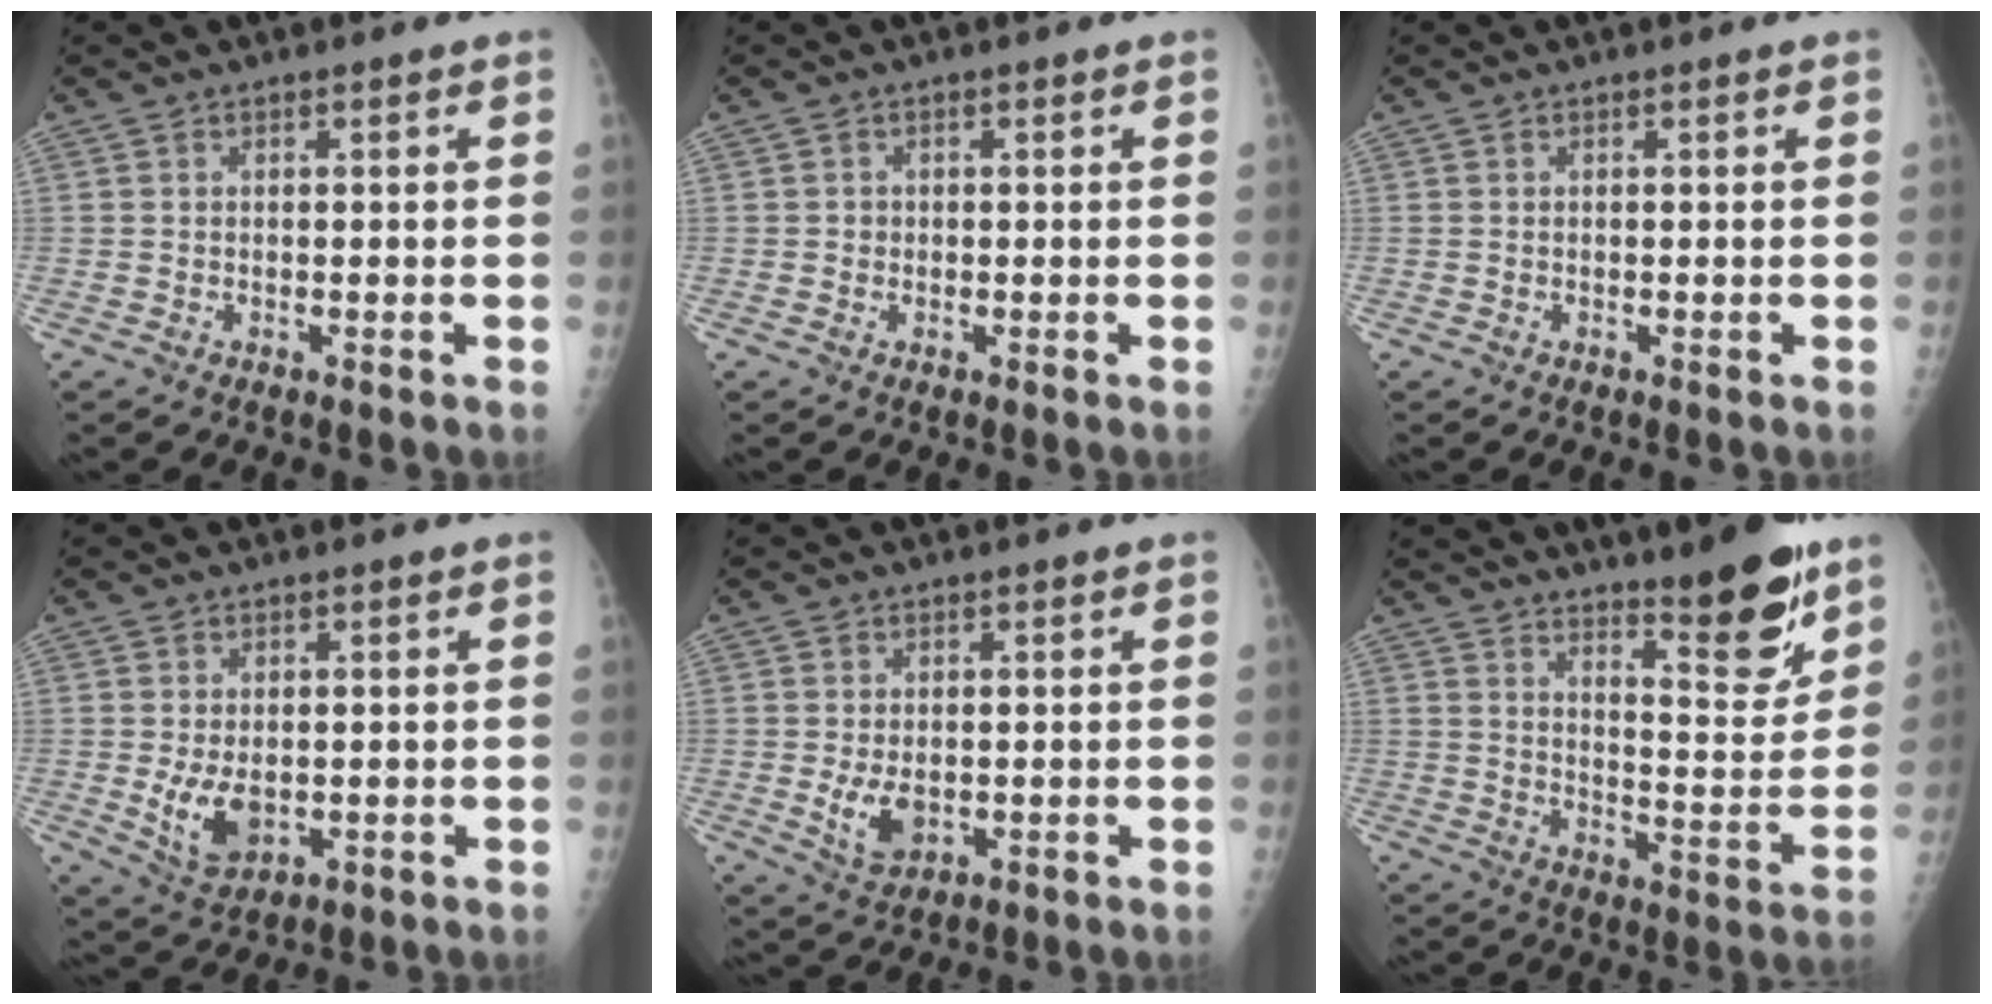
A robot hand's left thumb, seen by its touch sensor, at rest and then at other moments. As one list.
[{"total": 0.9, "force": [-0.1, 0.9, 0.2], "torque": [0.002, 0.003, -0.001]}, {"total": 0.0}, {"total": 6.2, "force": [-0.5, 4.0, 4.7], "torque": [-0.076, -0.015, 0.005]}, {"total": 4.9, "force": [-0.5, 3.2, 3.7], "torque": [-0.061, -0.011, 0.003]}, {"total": 14.7, "force": [10.4, 3.5, 9.7], "torque": [-0.105, -0.081, 0.162]}]